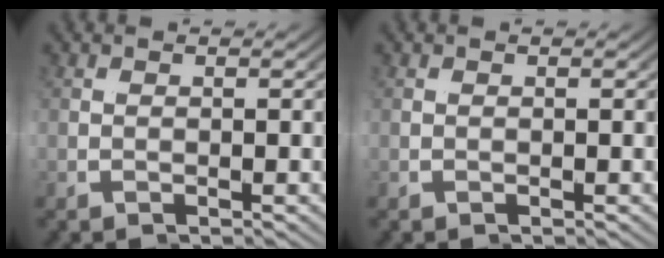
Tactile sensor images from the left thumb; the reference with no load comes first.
{"total": 0.0}